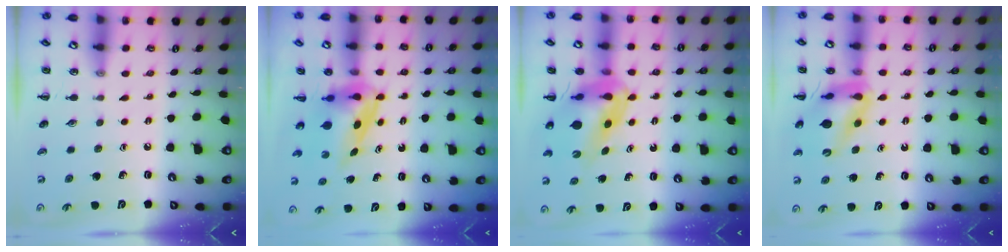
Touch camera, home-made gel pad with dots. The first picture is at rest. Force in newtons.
{"total": 4.0, "press": 3.9, "slide": 0.7}
{"total": 9.5, "press": 9.0, "slide": 3.0}
{"total": 13.1, "press": 12.7, "slide": 3.0}